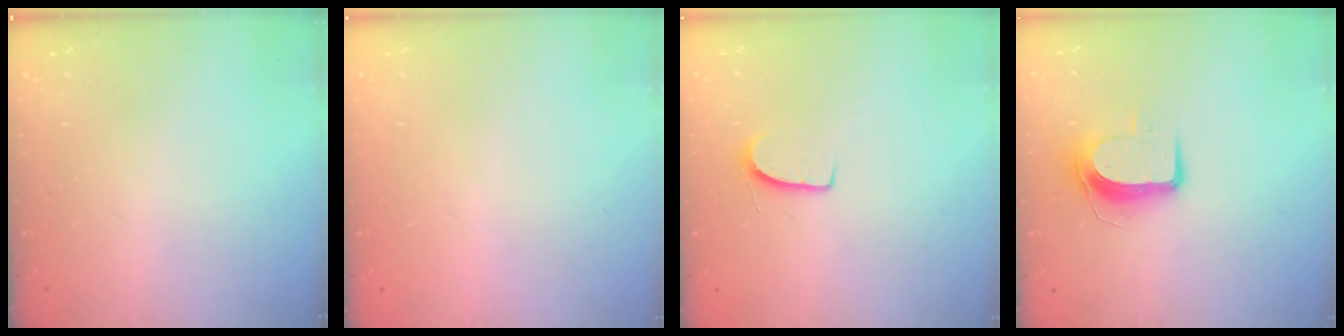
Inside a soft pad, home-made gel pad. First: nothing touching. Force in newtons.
{"total": 0.0}
{"total": 7.1, "press": 7.1, "slide": 0.5}
{"total": 10.0, "press": 10.0, "slide": 1.0}